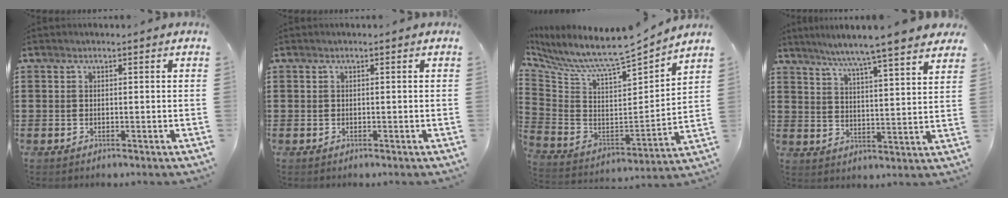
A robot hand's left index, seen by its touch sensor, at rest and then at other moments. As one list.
[{"total": 0.0}, {"total": 6.4, "force": [5.9, 0.3, 2.5], "torque": [-0.082, -0.068, 0.090]}, {"total": 6.0, "force": [5.4, -1.0, 2.4], "torque": [-0.067, -0.037, 0.088]}]